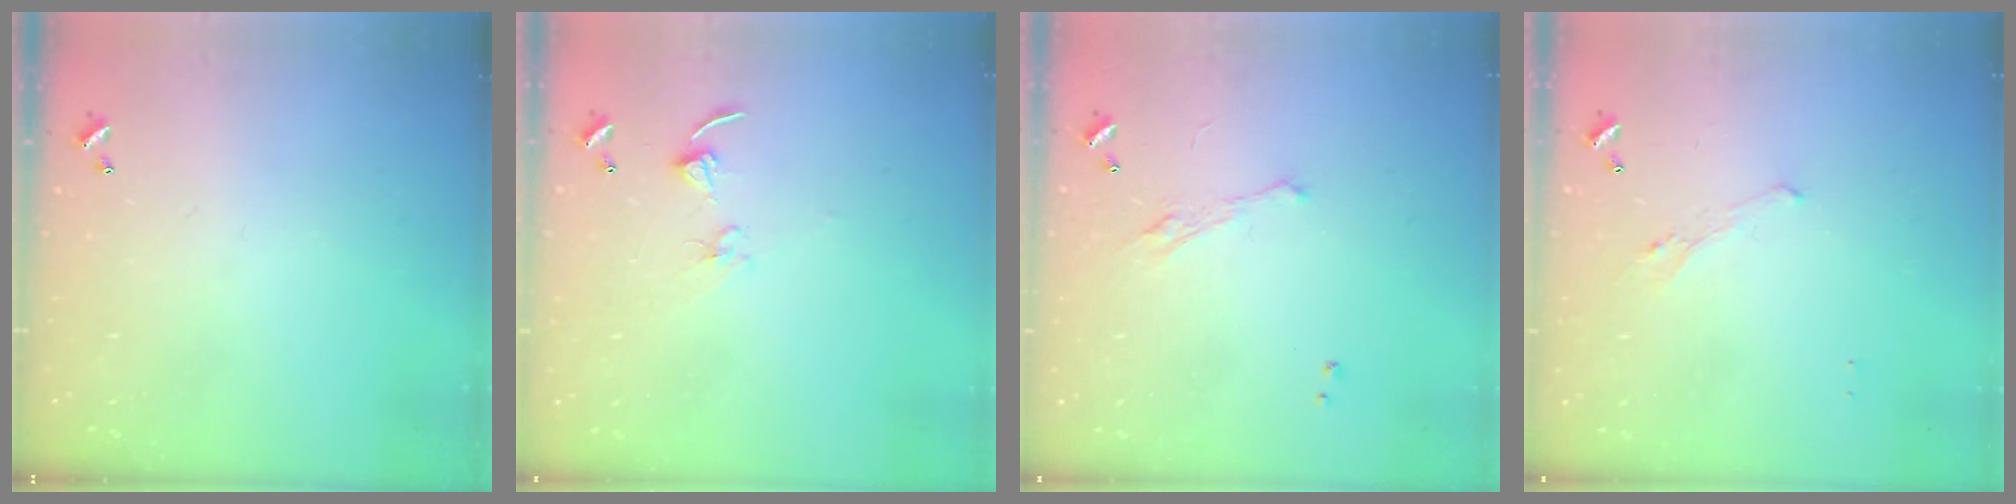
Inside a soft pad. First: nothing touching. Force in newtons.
{"total": 2.7, "press": 2.7, "slide": 0.2}
{"total": 2.3, "press": 2.1, "slide": 0.8}
{"total": 0.8, "press": 0.4, "slide": 0.7}